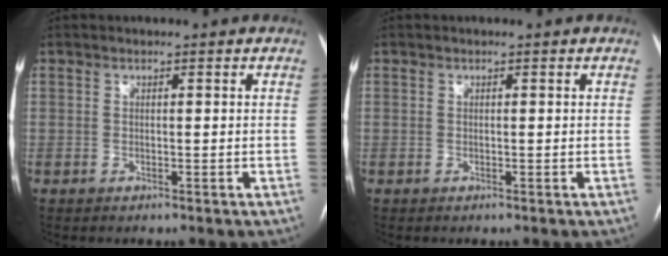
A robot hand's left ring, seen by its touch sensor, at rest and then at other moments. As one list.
[{"total": 0.0}]